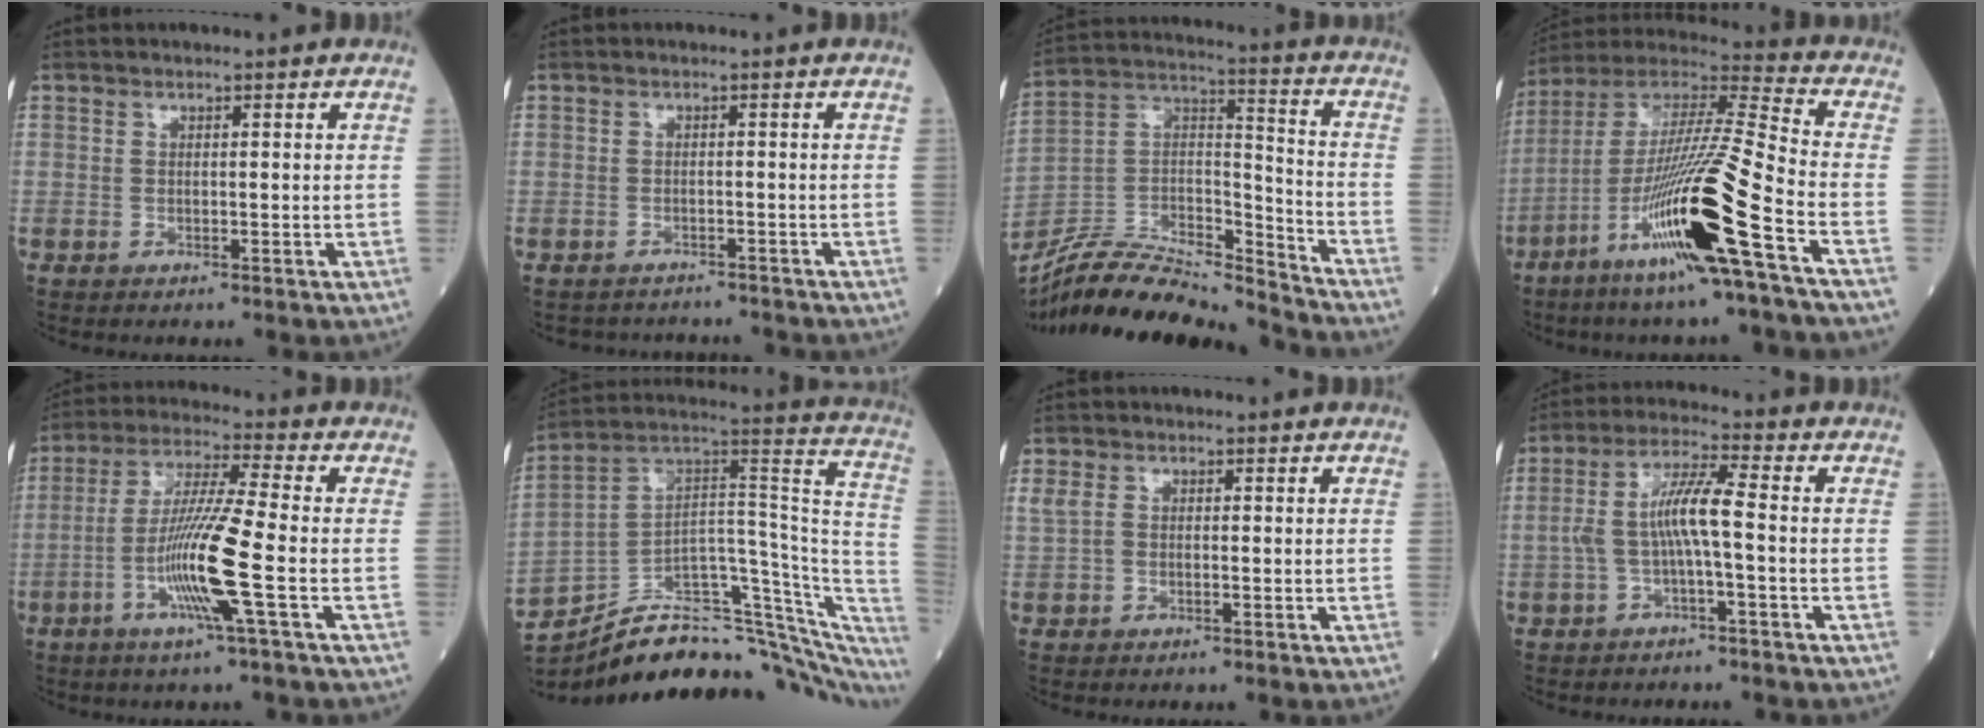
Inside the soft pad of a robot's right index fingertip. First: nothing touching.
{"total": 4.5, "force": [-4.1, 1.9, -0.3], "torque": [0.000, 0.007, -0.053]}
{"total": 20.4, "force": [-19.3, 1.8, 6.1], "torque": [-0.128, 0.024, -0.335]}
{"total": 20.2, "force": [-8.6, -0.9, 18.3], "torque": [-0.378, -0.035, -0.170]}
{"total": 11.6, "force": [-3.3, -1.1, 11.0], "torque": [-0.215, -0.011, -0.070]}
{"total": 29.0, "force": [-22.7, 9.3, 15.5], "torque": [-0.180, 0.046, -0.323]}
{"total": 2.0, "force": [0.2, 1.2, 1.6], "torque": [-0.052, 0.015, 0.007]}
{"total": 7.0, "force": [-0.8, 0.5, 6.9], "torque": [-0.140, 0.020, -0.016]}